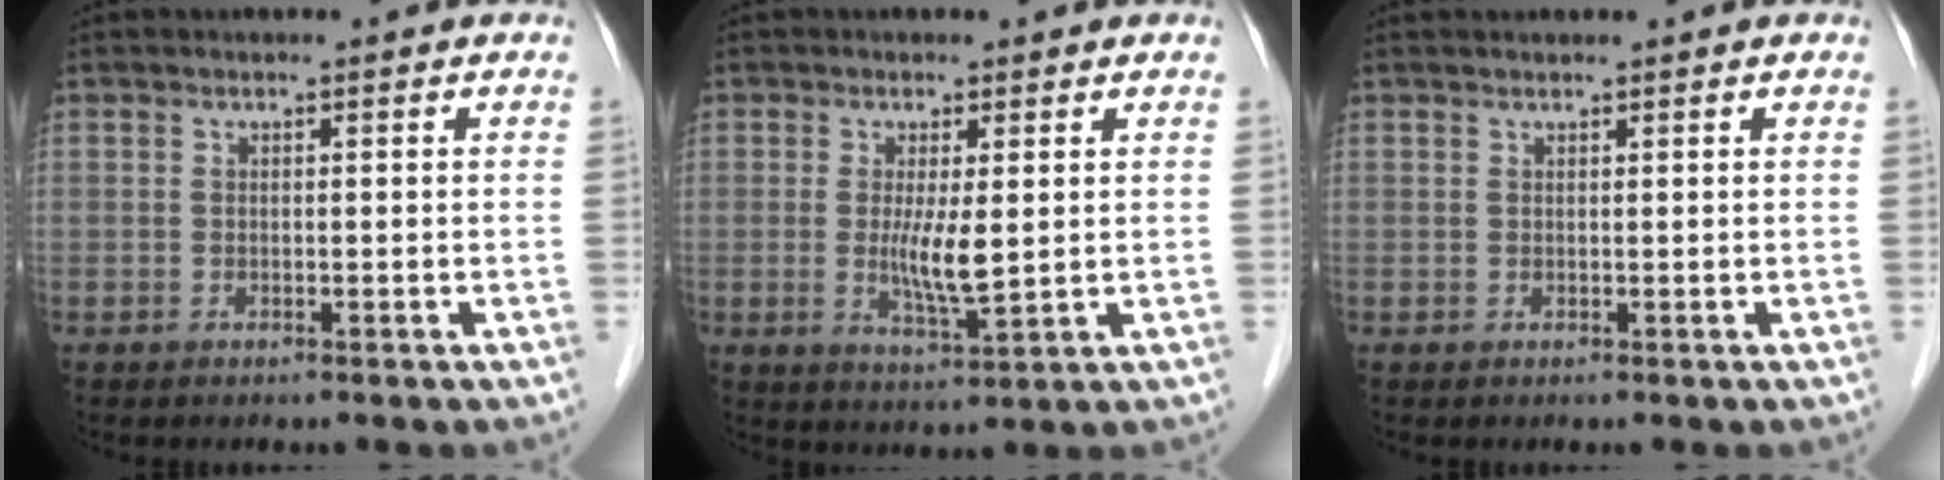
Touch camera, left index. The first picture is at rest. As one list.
[{"total": 5.0, "force": [0.3, 0.7, 4.9], "torque": [-0.092, -0.014, 0.009]}, {"total": 0.8, "force": [0.8, 0.0, 0.2], "torque": [-0.005, 0.011, 0.017]}]